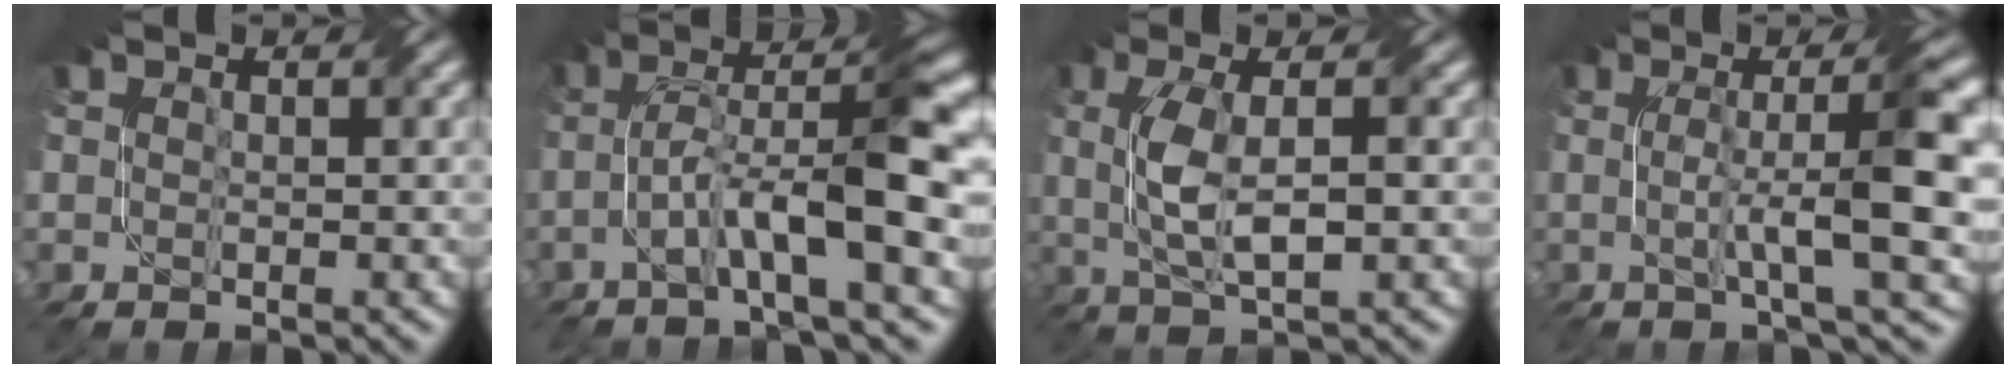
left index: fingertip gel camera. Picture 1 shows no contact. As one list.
[{"total": 8.4, "force": [-1.9, 1.3, 8.0], "torque": [-0.139, 0.024, -0.039]}, {"total": 4.5, "force": [0.3, 1.3, 4.3], "torque": [-0.094, 0.004, 0.008]}, {"total": 8.1, "force": [0.1, 1.1, 8.0], "torque": [-0.117, 0.011, 0.002]}]